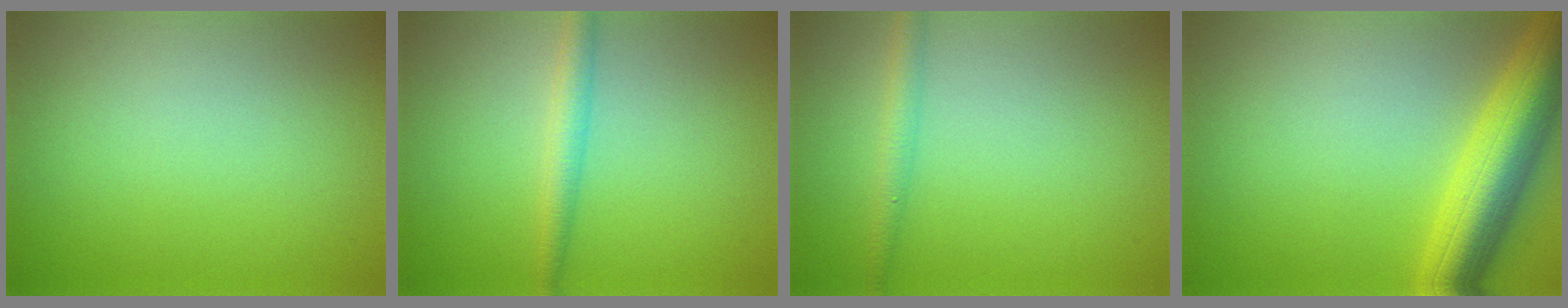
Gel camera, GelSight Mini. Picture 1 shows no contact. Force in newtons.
{"total": 2.3, "press": 2.3, "slide": 0.1}
{"total": 2.0, "press": 2.0, "slide": 0.0}
{"total": 8.3, "press": 8.2, "slide": 0.4}